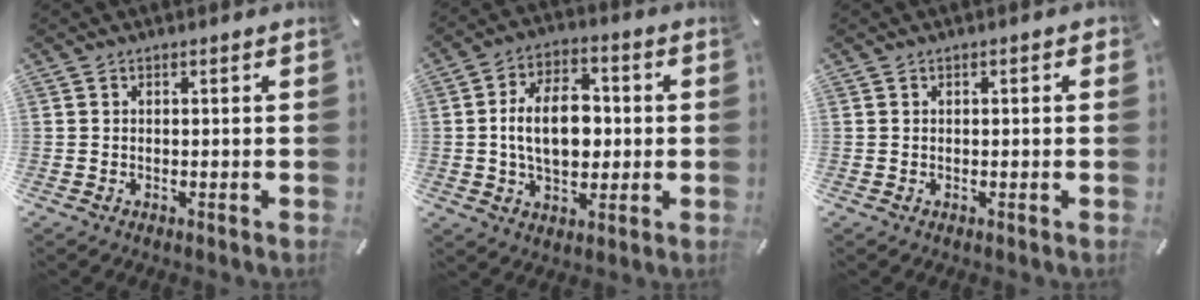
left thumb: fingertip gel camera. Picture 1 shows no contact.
{"total": 13.1, "force": [0.1, 8.6, 9.8], "torque": [-0.181, 0.009, 0.001]}
{"total": 0.6, "force": [0.0, 0.3, 0.5], "torque": [-0.009, 0.002, 0.000]}